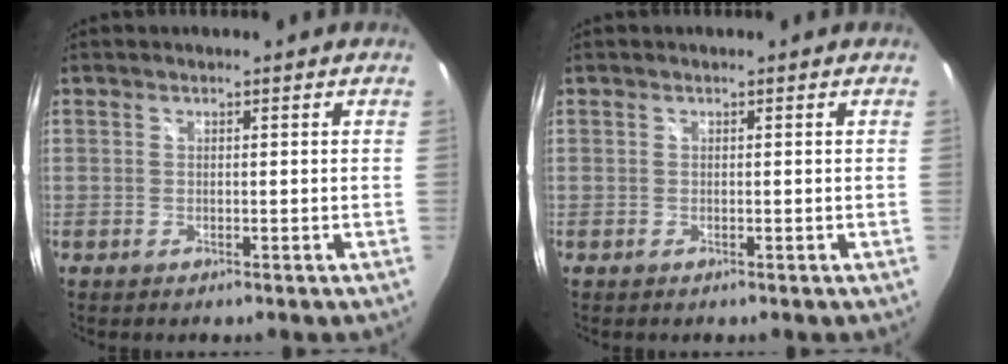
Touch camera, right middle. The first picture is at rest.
{"total": 0.0}